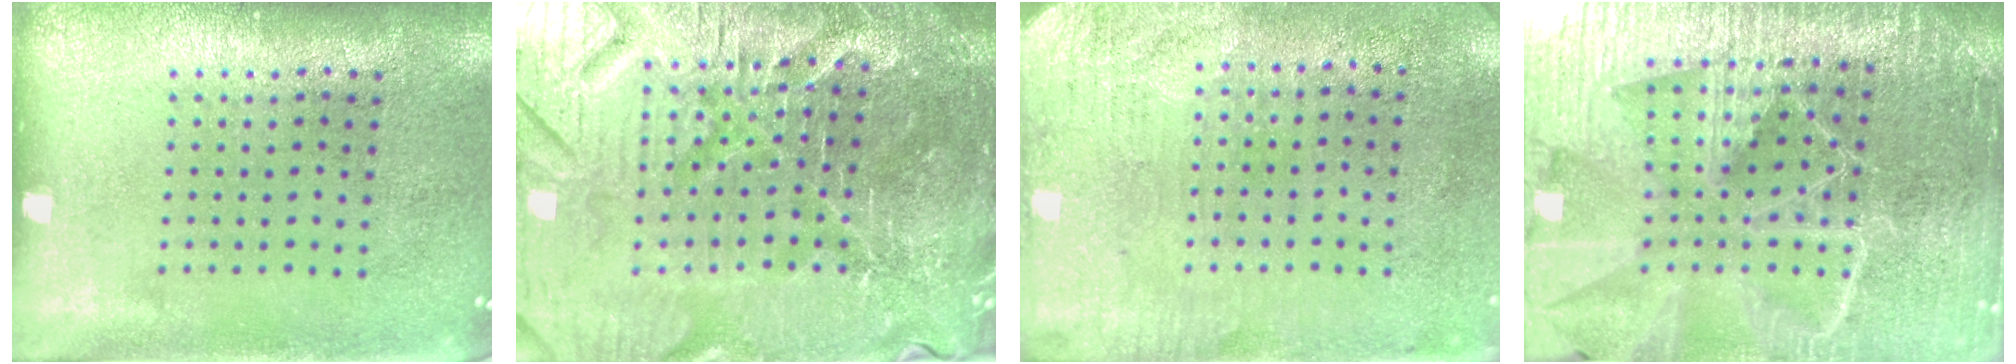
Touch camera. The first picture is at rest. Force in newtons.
{"total": 6.1, "press": 5.6, "slide": 2.3}
{"total": 3.3, "press": 2.7, "slide": 1.8}
{"total": 6.3, "press": 5.5, "slide": 3.2}